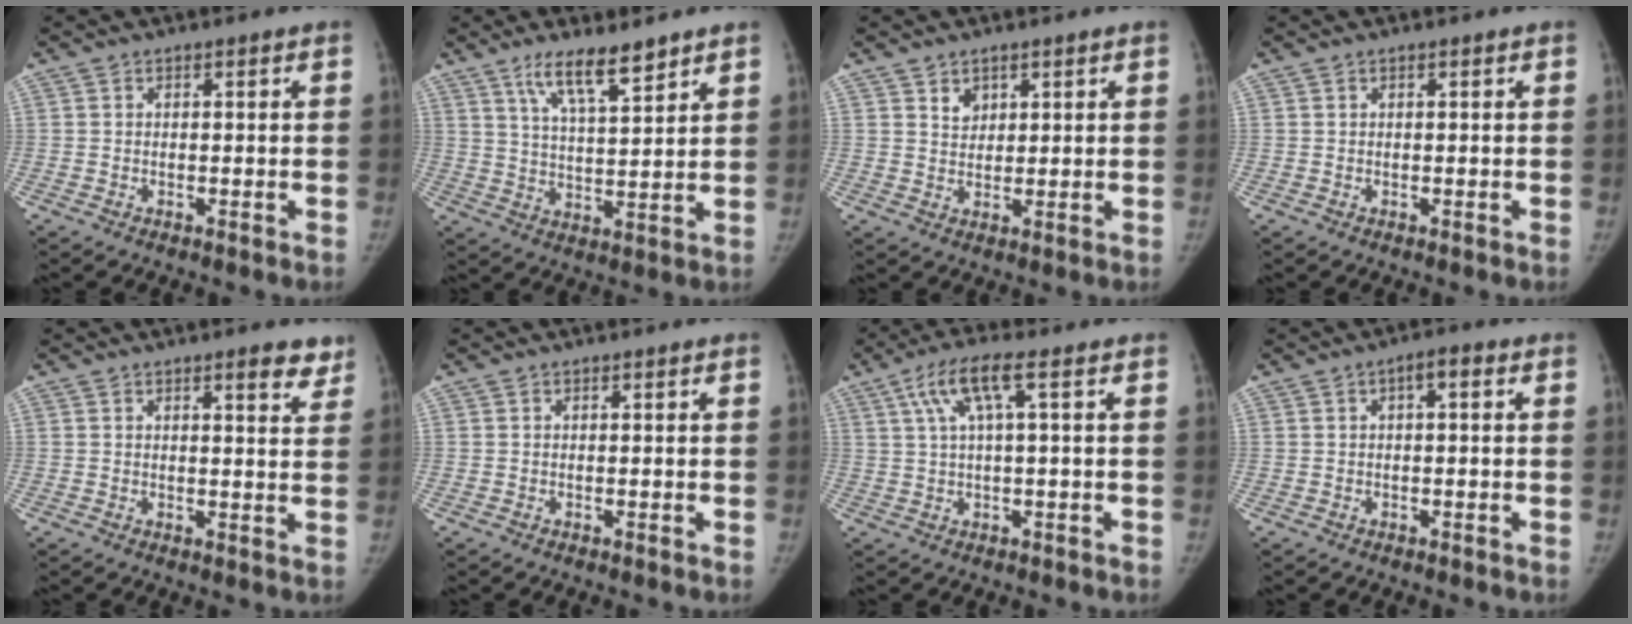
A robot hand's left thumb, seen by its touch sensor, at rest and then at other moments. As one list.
[{"total": 8.6, "force": [6.2, 1.9, 5.7], "torque": [-0.090, -0.037, 0.114]}, {"total": 2.7, "force": [1.7, 1.9, 0.8], "torque": [0.002, -0.012, 0.030]}, {"total": 0.0}, {"total": 4.5, "force": [3.2, 1.4, 2.9], "torque": [-0.016, -0.017, 0.037]}, {"total": 0.0}, {"total": 6.8, "force": [2.3, 1.0, 6.3], "torque": [-0.146, 0.019, 0.046]}, {"total": 2.5, "force": [0.4, 1.0, 2.3], "torque": [-0.029, 0.011, -0.001]}]